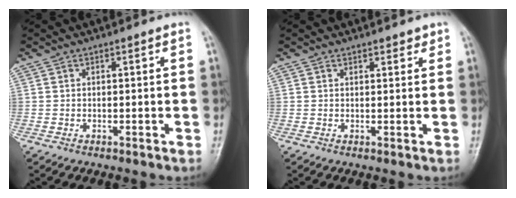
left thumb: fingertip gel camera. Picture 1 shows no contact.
{"total": 1.6, "force": [1.3, 0.8, 0.6], "torque": [0.002, -0.008, 0.014]}